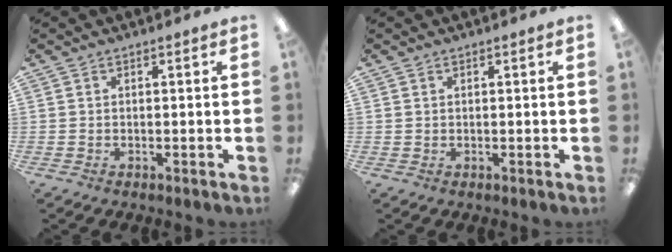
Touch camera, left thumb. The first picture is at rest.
{"total": 0.6, "force": [0.4, 0.5, 0.0], "torque": [-0.001, 0.003, 0.007]}